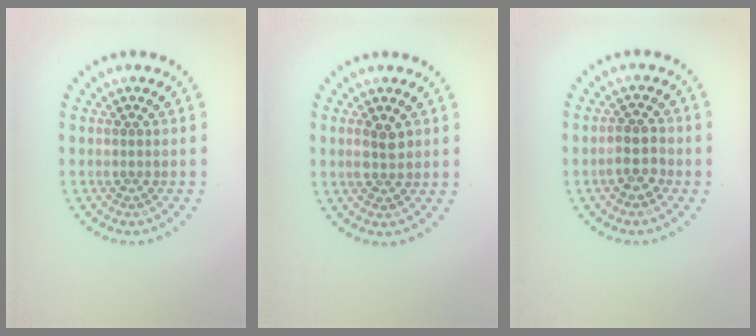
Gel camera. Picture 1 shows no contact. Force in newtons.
{"total": 1.9, "press": 1.9, "slide": 0.2}
{"total": 2.4, "press": 2.3, "slide": 0.8}